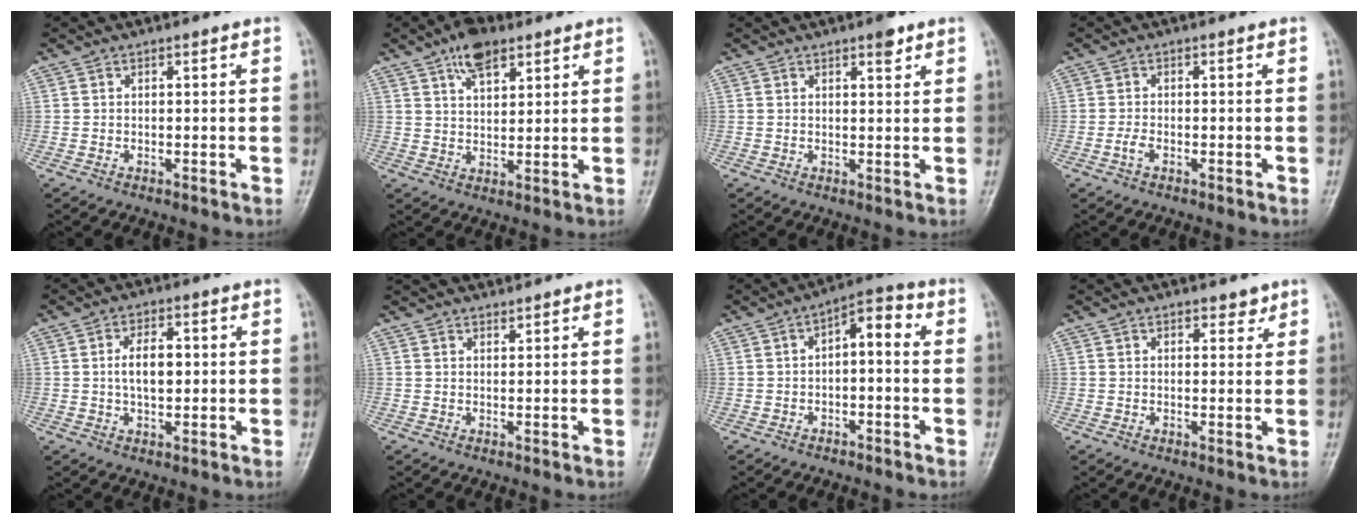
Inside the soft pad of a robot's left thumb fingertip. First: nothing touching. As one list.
[{"total": 7.3, "force": [4.5, 3.7, 4.5], "torque": [-0.055, -0.017, 0.073]}, {"total": 2.5, "force": [1.7, 0.9, 1.7], "torque": [-0.016, -0.009, 0.022]}, {"total": 1.6, "force": [-0.9, 0.8, 1.1], "torque": [-0.028, 0.003, -0.021]}, {"total": 5.7, "force": [0.5, 3.2, 4.7], "torque": [-0.075, 0.004, 0.006]}, {"total": 5.5, "force": [5.0, 1.4, 1.8], "torque": [-0.004, 0.009, 0.083]}, {"total": 6.0, "force": [0.4, 2.9, 5.2], "torque": [-0.062, 0.030, -0.008]}, {"total": 2.3, "force": [1.8, 1.3, 0.7], "torque": [0.010, -0.010, 0.020]}]